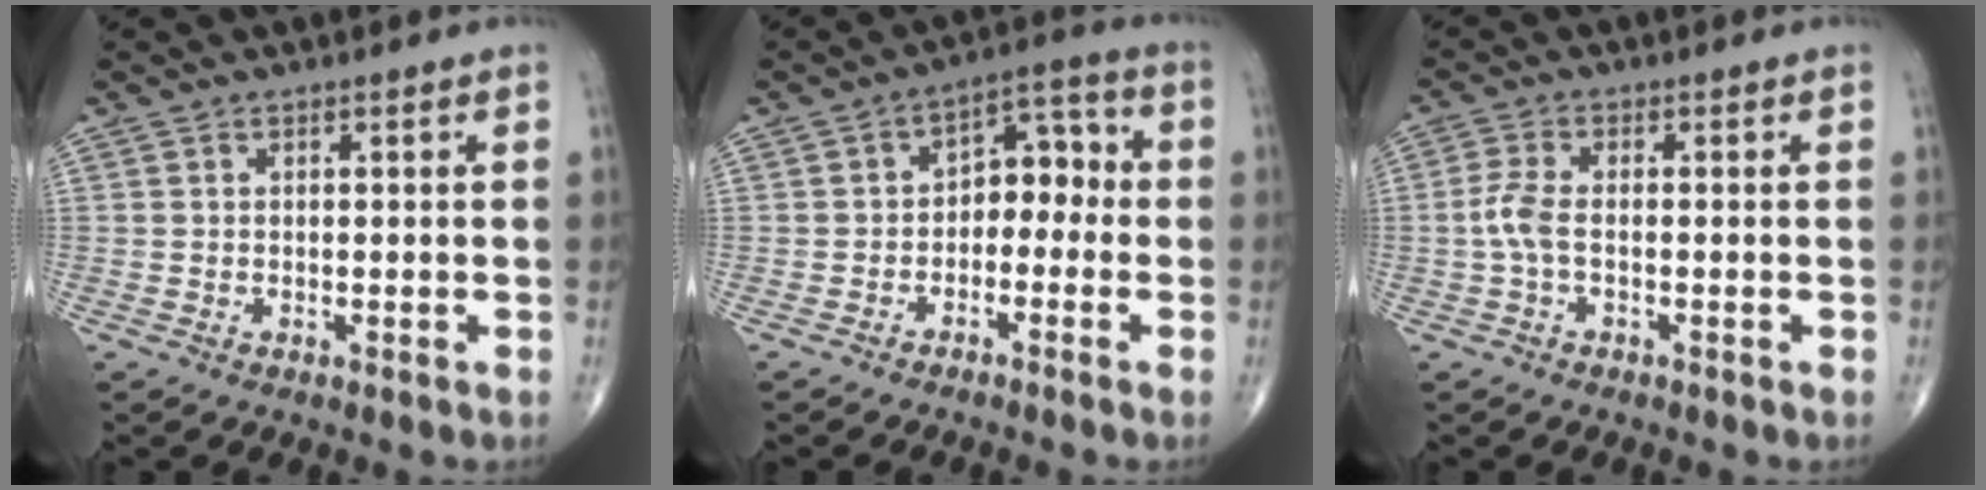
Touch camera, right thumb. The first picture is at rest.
{"total": 7.1, "force": [-1.5, 4.7, 5.1], "torque": [-0.044, 0.042, -0.038]}
{"total": 3.6, "force": [-0.7, 1.4, 3.3], "torque": [-0.085, 0.004, -0.020]}